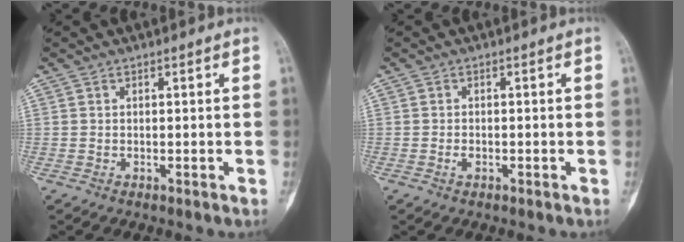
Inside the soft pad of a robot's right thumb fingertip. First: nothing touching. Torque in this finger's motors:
{"motor_torque": [-0.56, 0.35, 0.00, 0.39, -0.04]}